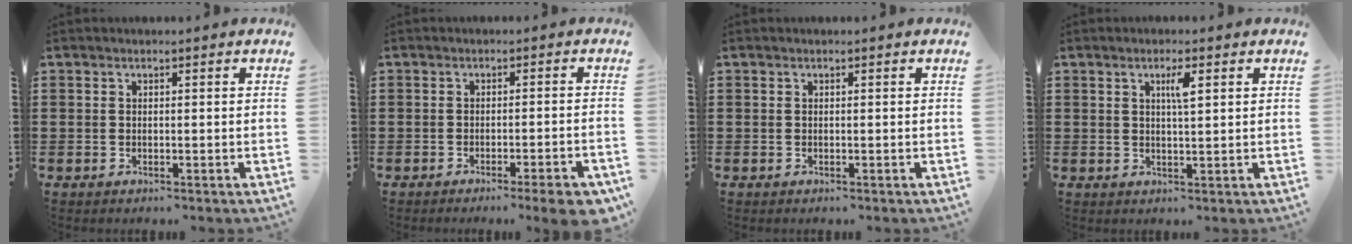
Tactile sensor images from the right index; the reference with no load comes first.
{"total": 3.4, "force": [-2.5, -0.2, 2.4], "torque": [-0.036, -0.010, -0.043]}
{"total": 0.0}
{"total": 2.6, "force": [1.0, 0.4, 2.4], "torque": [-0.042, -0.001, 0.013]}